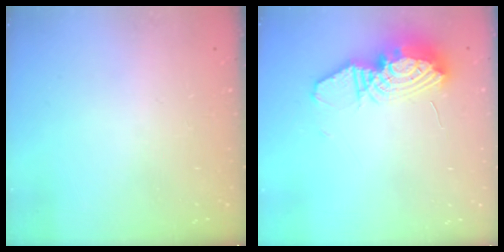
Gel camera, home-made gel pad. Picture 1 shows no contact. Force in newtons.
{"total": 13.9, "press": 13.8, "slide": 1.2}